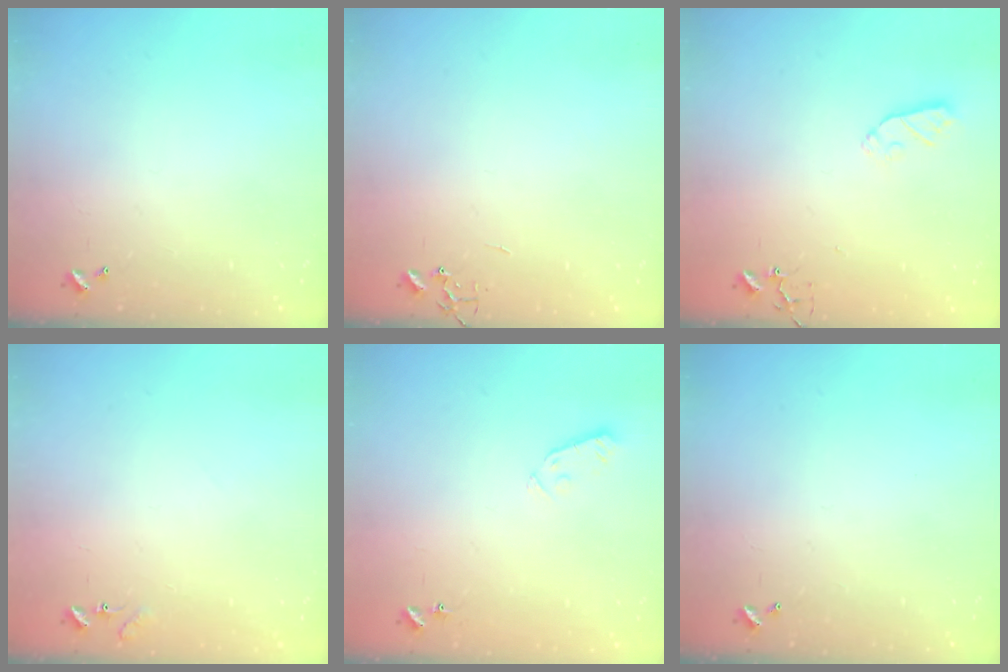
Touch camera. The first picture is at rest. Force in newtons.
{"total": 0.0}
{"total": 5.2, "press": 5.2, "slide": 0.7}
{"total": 7.7, "press": 7.6, "slide": 0.6}
{"total": 3.7, "press": 3.6, "slide": 0.9}
{"total": 0.0}